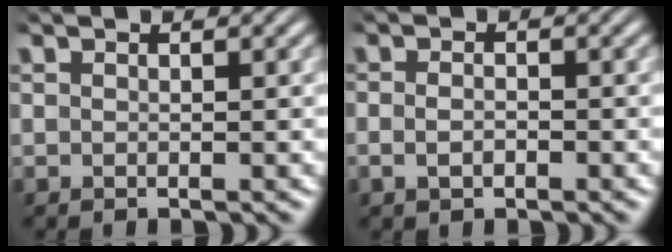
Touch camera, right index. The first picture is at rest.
{"total": 1.4, "force": [-0.8, 0.8, 0.9], "torque": [-0.025, -0.002, -0.011]}